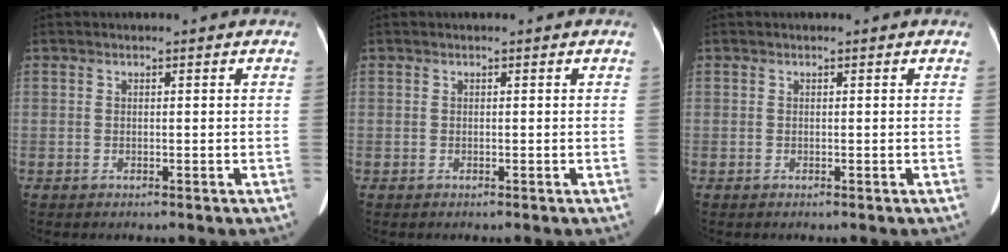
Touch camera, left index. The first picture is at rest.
{"total": 0.0}
{"total": 0.0}